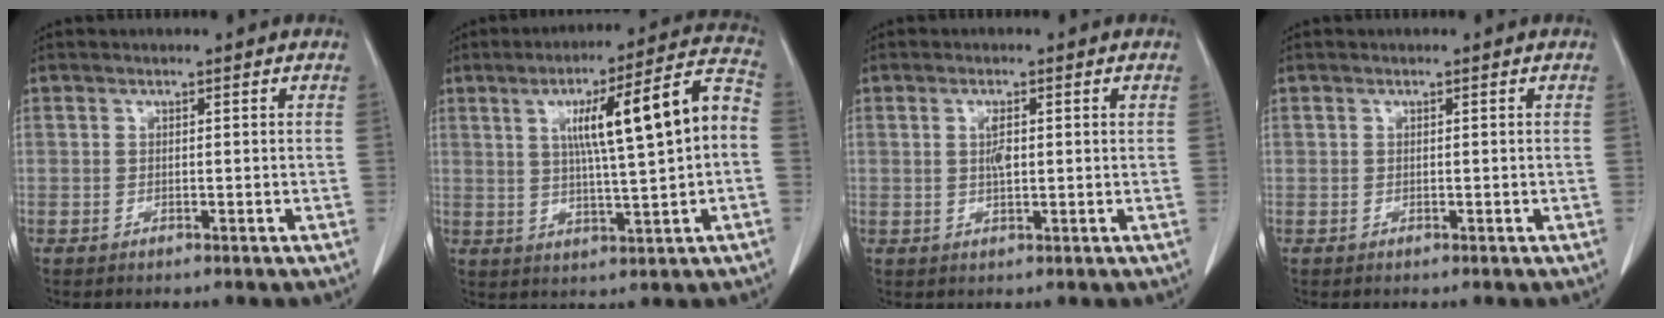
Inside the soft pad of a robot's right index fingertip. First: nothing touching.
{"total": 14.6, "force": [1.5, 1.1, 14.5], "torque": [-0.214, 0.034, 0.025]}
{"total": 2.7, "force": [0.5, 0.7, 2.6], "torque": [-0.051, 0.007, 0.011]}
{"total": 0.0}